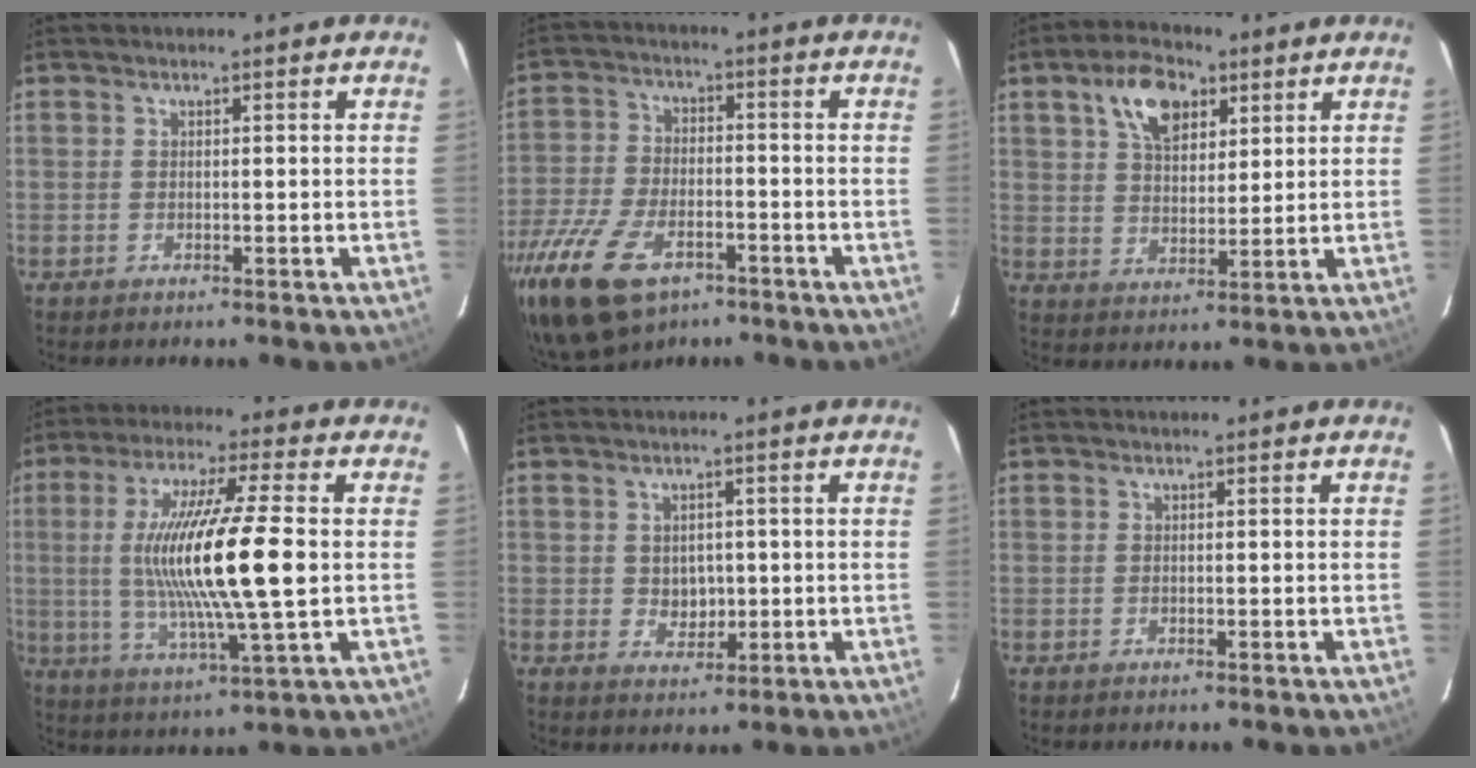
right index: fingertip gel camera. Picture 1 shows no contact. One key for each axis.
{"total": 20.1, "fx": -12.1, "fy": 10.6, "fz": 12.0, "tx": -0.286, "ty": -0.037, "tz": -0.217}
{"total": 9.8, "fx": 5.0, "fy": 5.5, "fz": 6.4, "tx": -0.112, "ty": 0.020, "tz": 0.090}
{"total": 17.8, "fx": 0.5, "fy": 1.4, "fz": 17.8, "tx": -0.327, "ty": -0.011, "tz": 0.013}
{"total": 3.8, "fx": 0.0, "fy": 3.3, "fz": 1.9, "tx": -0.027, "ty": 0.001, "tz": 0.006}
{"total": 0.0}